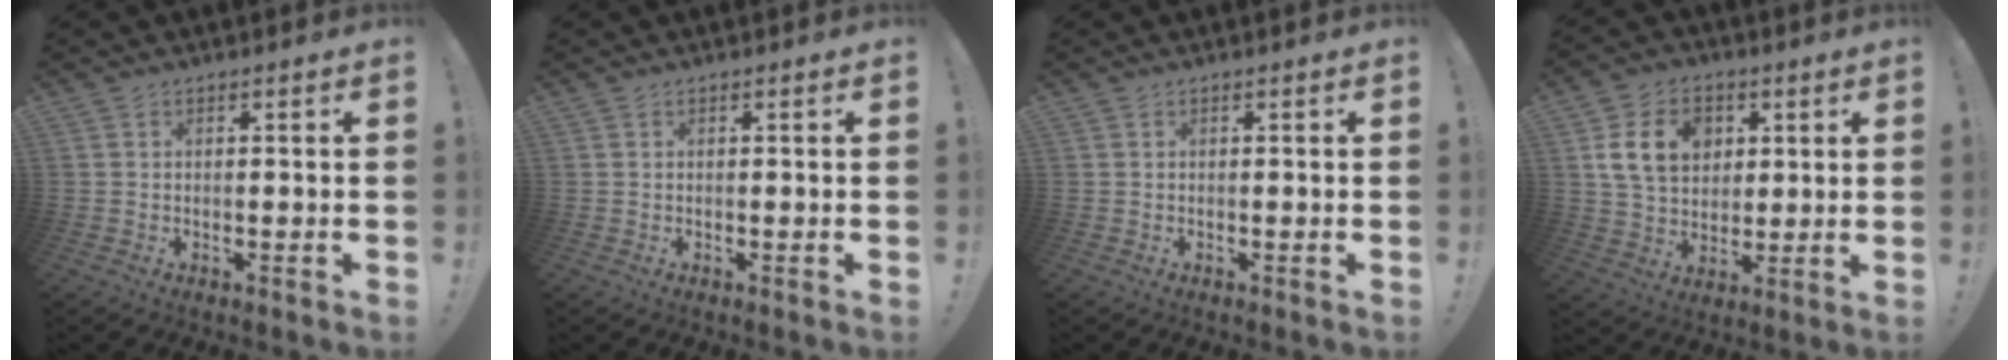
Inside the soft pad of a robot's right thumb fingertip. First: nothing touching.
{"total": 0.0}
{"total": 0.0}
{"total": 14.5, "force": [4.5, 11.2, 8.0], "torque": [-0.130, -0.003, 0.092]}